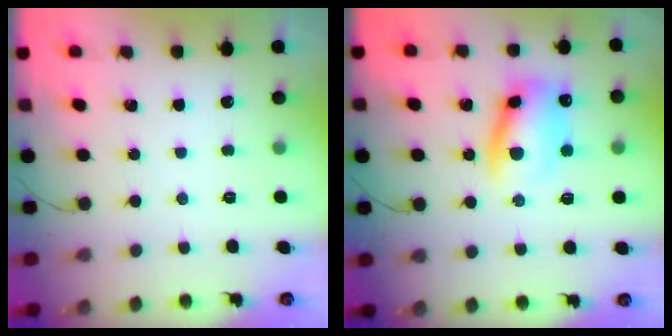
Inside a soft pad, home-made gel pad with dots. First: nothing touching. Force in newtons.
{"total": 12.5, "press": 12.4, "slide": 2.0}